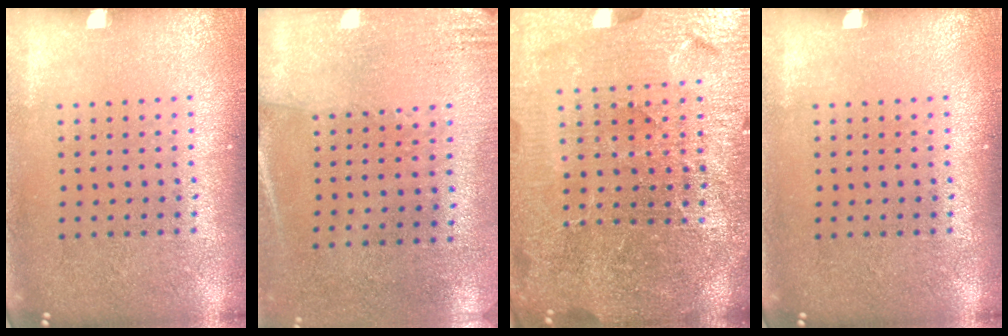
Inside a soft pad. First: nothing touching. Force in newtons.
{"total": 2.7, "press": 2.4, "slide": 1.3}
{"total": 5.9, "press": 5.3, "slide": 2.6}
{"total": 0.0}